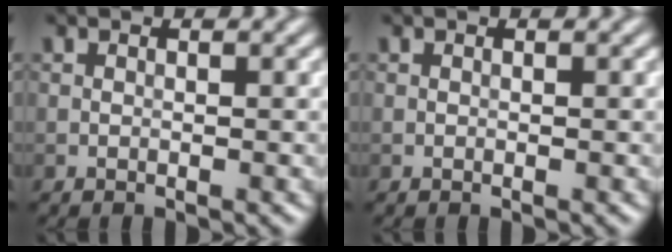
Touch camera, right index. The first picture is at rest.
{"total": 0.0}